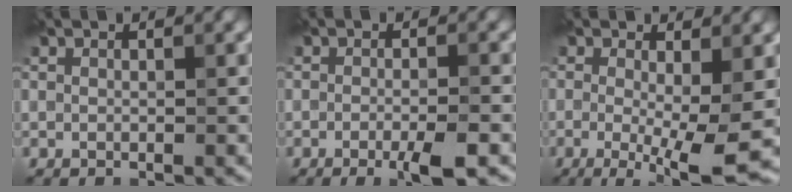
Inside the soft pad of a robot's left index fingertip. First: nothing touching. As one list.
[{"total": 3.0, "force": [-1.4, 0.4, 2.6], "torque": [-0.046, -0.007, -0.026]}, {"total": 7.0, "force": [-1.0, 1.5, 6.8], "torque": [-0.116, -0.020, -0.014]}]